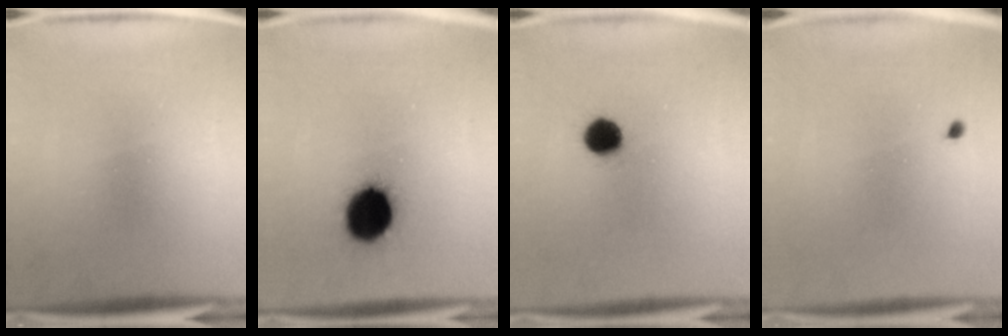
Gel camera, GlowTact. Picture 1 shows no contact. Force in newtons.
{"total": 14.3}
{"total": 5.9}
{"total": 0.5}